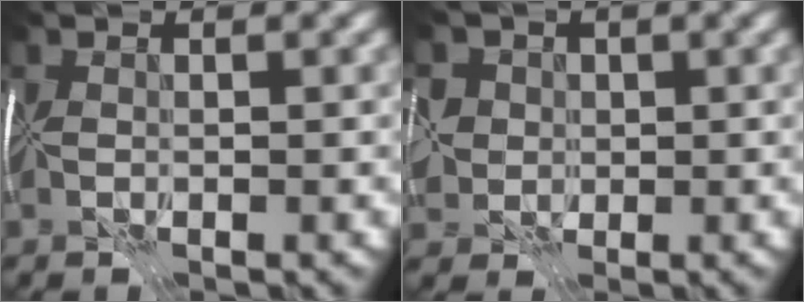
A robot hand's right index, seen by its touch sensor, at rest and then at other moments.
{"total": 4.5, "force": [0.7, 4.2, 1.6], "torque": [-0.021, 0.017, 0.000]}